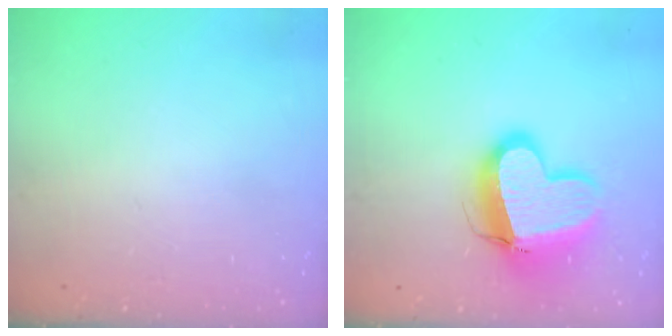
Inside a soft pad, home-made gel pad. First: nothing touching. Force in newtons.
{"total": 16.2, "press": 16.0, "slide": 2.1}